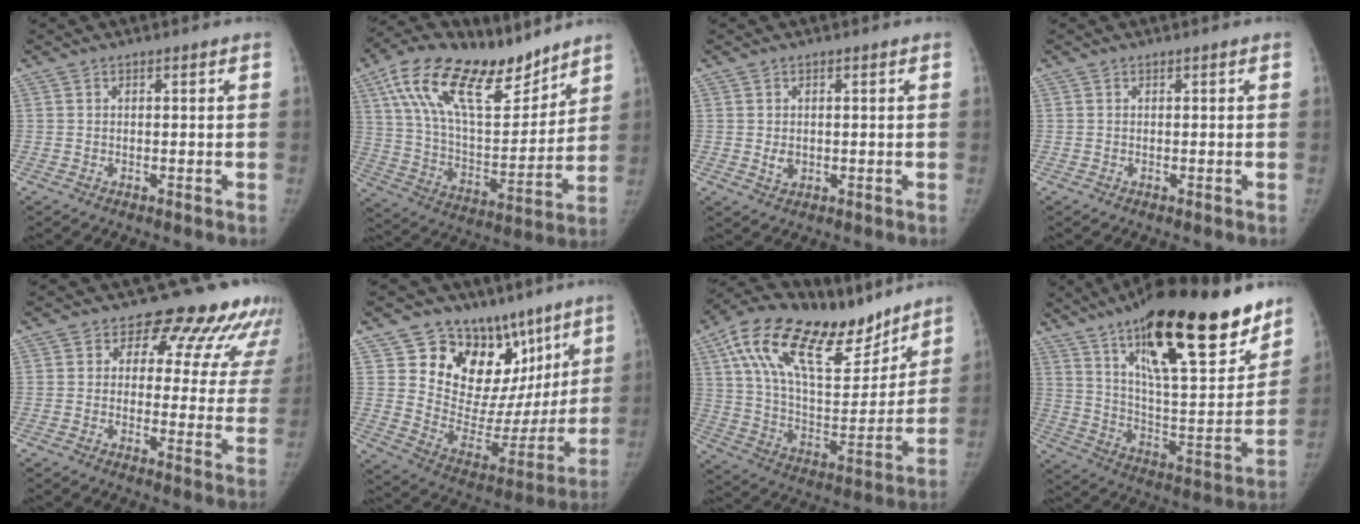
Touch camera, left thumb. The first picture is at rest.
{"total": 24.0, "force": [15.6, 10.5, 14.9], "torque": [-0.225, -0.042, 0.276]}
{"total": 2.4, "force": [-0.2, 1.9, 1.5], "torque": [-0.016, 0.000, 0.001]}
{"total": 0.0}
{"total": 14.4, "force": [11.2, 7.3, 5.4], "torque": [-0.001, -0.052, 0.108]}
{"total": 22.1, "force": [11.8, 15.3, 10.7], "torque": [-0.079, -0.034, 0.194]}
{"total": 27.4, "force": [17.5, 11.7, 17.7], "torque": [-0.259, -0.034, 0.298]}
{"total": 30.6, "force": [19.2, 9.2, 22.0], "torque": [-0.302, -0.067, 0.306]}